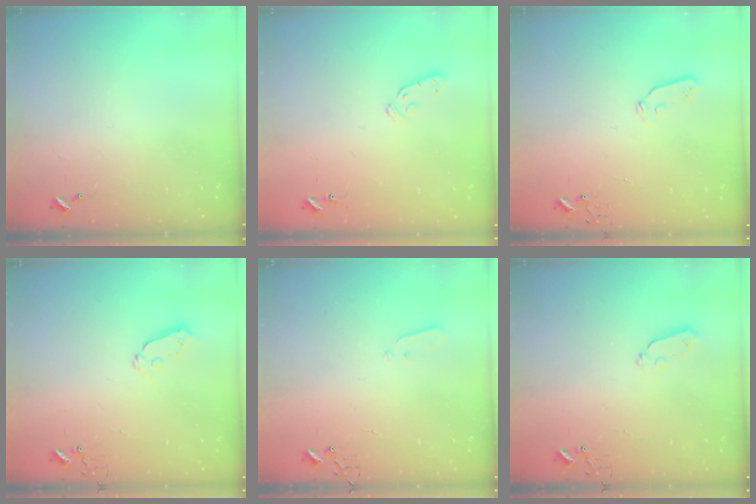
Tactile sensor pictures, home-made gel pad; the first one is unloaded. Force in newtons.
{"total": 5.9, "press": 5.9, "slide": 0.6}
{"total": 3.6, "press": 3.6, "slide": 0.5}
{"total": 4.1, "press": 4.1, "slide": 0.1}
{"total": 2.1, "press": 2.0, "slide": 0.4}
{"total": 3.8, "press": 3.8, "slide": 0.6}